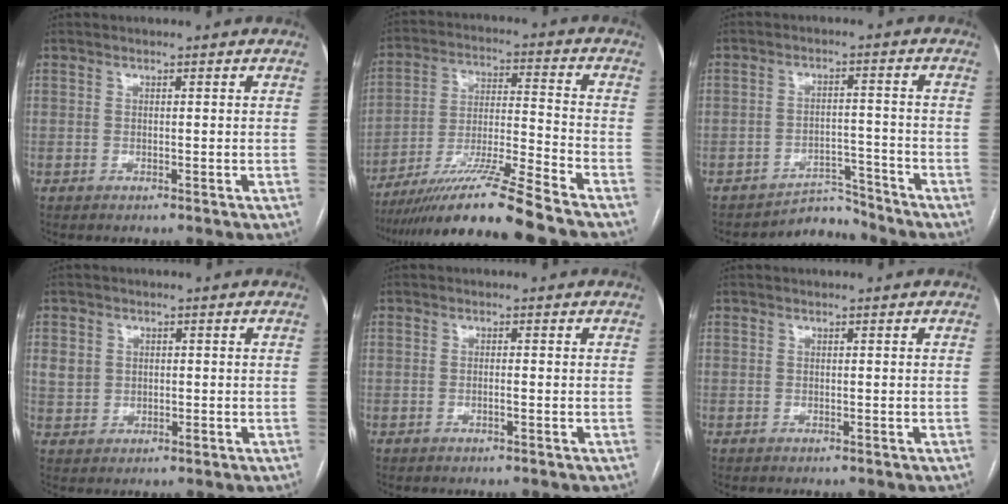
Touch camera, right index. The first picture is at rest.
{"total": 15.8, "force": [-13.0, -1.6, 8.9], "torque": [-0.169, -0.015, -0.231]}
{"total": 4.7, "force": [-4.5, 0.8, -1.3], "torque": [0.026, 0.023, -0.067]}
{"total": 3.9, "force": [0.7, 3.5, 1.6], "torque": [-0.032, 0.015, 0.019]}
{"total": 0.8, "force": [-0.2, 0.0, 0.7], "torque": [-0.011, 0.004, -0.002]}
{"total": 0.0}